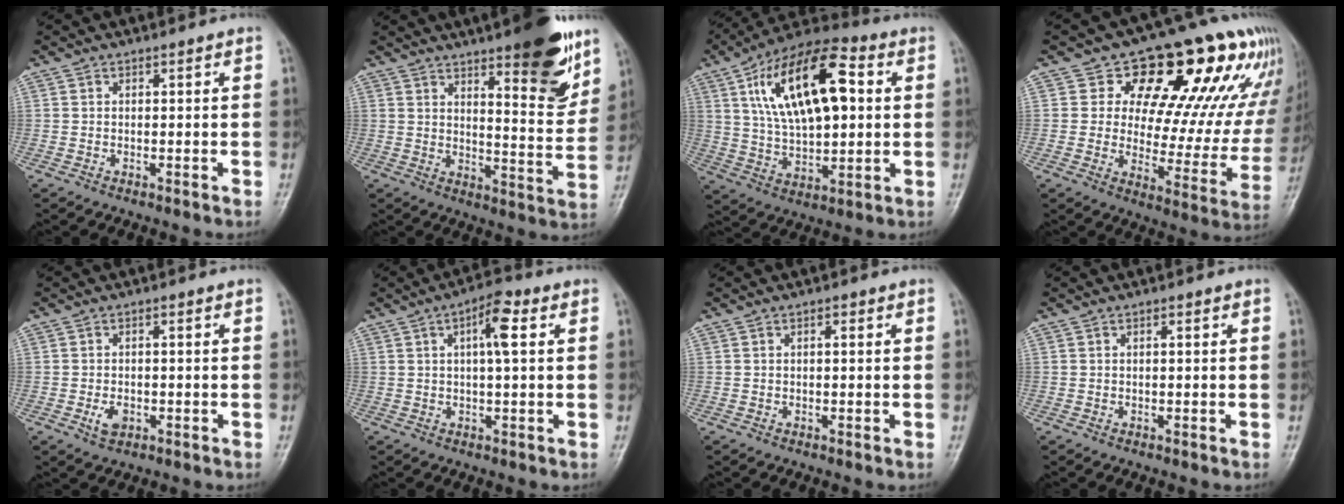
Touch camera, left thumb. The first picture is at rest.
{"total": 15.6, "force": [9.8, 4.1, 11.4], "torque": [-0.119, -0.063, 0.142]}
{"total": 20.6, "force": [5.3, 9.9, 17.3], "torque": [-0.276, 0.008, 0.086]}
{"total": 23.2, "force": [12.8, 12.1, 15.1], "torque": [-0.139, -0.032, 0.174]}
{"total": 3.2, "force": [-1.1, 2.0, 2.1], "torque": [-0.034, 0.004, -0.015]}
{"total": 6.3, "force": [1.8, 1.8, 5.7], "torque": [-0.093, 0.010, 0.024]}
{"total": 0.9, "force": [0.2, 0.4, 0.8], "torque": [-0.014, 0.002, 0.001]}
{"total": 0.5, "force": [0.1, 0.2, 0.5], "torque": [-0.011, 0.001, 0.001]}